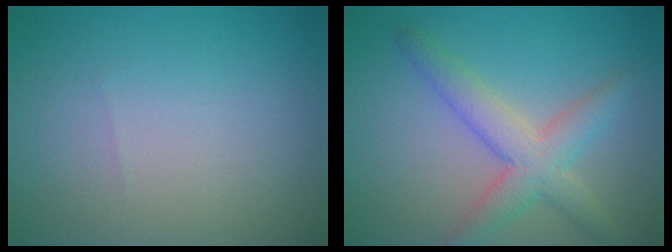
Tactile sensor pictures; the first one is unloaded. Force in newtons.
{"total": 4.4, "press": 4.3, "slide": 0.3}